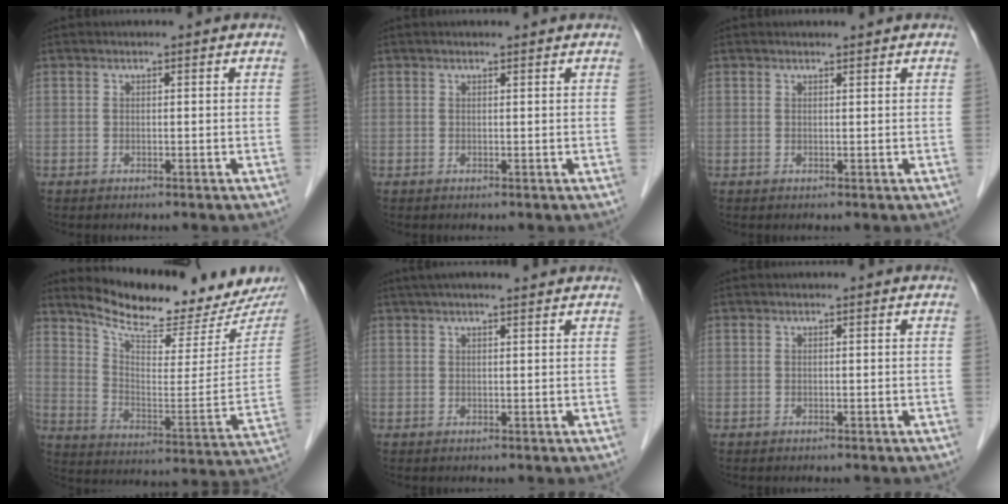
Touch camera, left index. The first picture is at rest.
{"total": 1.9, "force": [1.7, 0.1, 0.8], "torque": [-0.011, 0.015, 0.023]}
{"total": 1.3, "force": [1.2, 0.0, 0.3], "torque": [-0.007, 0.004, 0.021]}
{"total": 18.5, "force": [16.8, 1.9, 7.3], "torque": [-0.122, -0.067, 0.246]}
{"total": 7.5, "force": [6.4, 0.6, 3.8], "torque": [-0.058, 0.033, 0.088]}
{"total": 0.0}